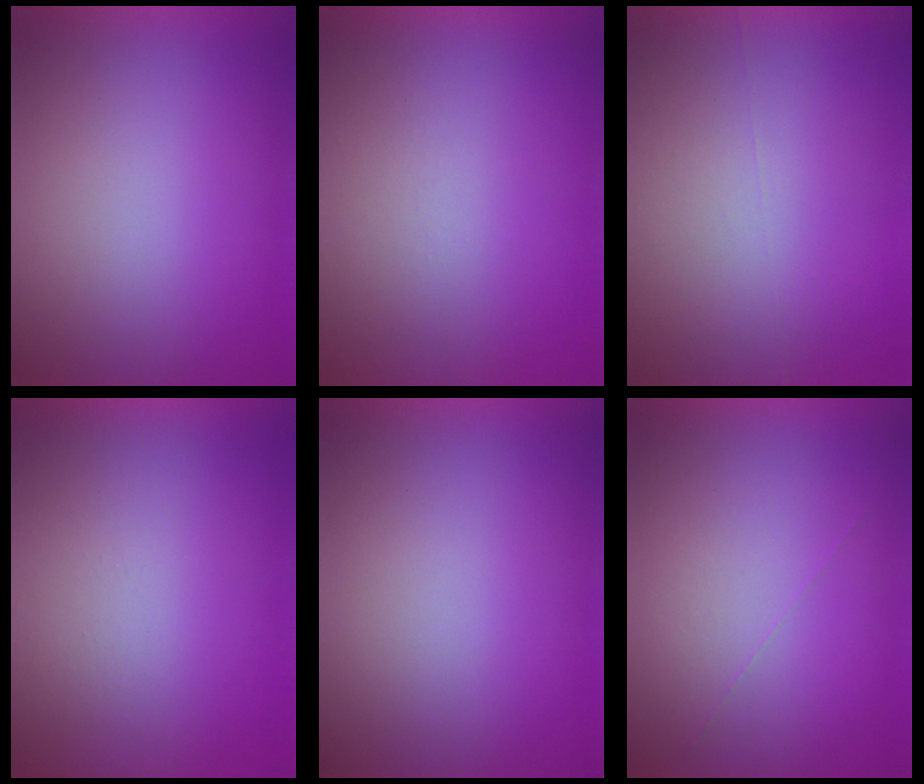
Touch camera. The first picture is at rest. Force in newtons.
{"total": 6.0}
{"total": 7.0}
{"total": 4.7}
{"total": 0.0}
{"total": 1.0}